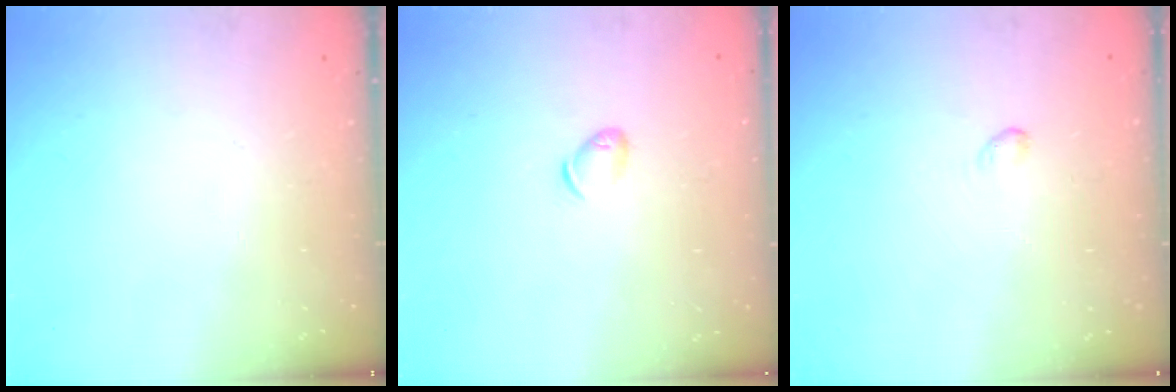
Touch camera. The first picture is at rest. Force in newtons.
{"total": 5.6, "press": 5.5, "slide": 0.9}
{"total": 2.7, "press": 2.6, "slide": 0.5}